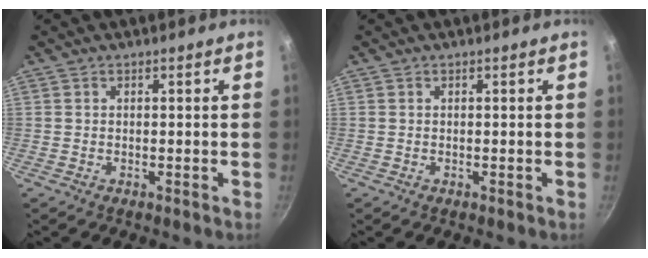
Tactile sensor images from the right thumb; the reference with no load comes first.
{"total": 0.0}